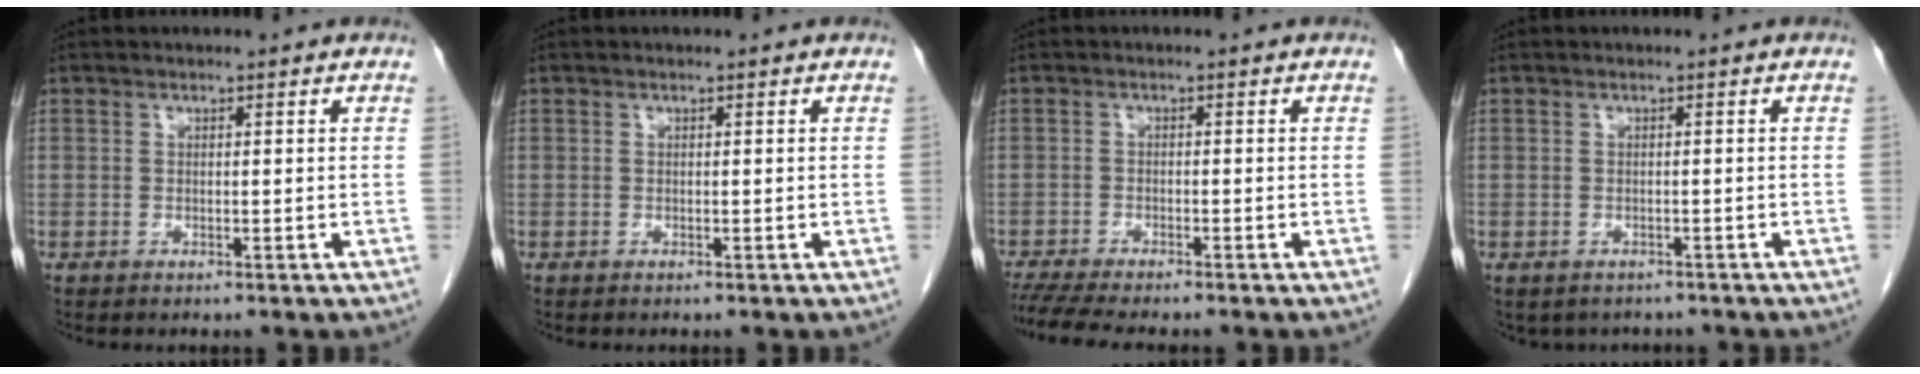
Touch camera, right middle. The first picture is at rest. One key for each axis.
{"total": 0.0}
{"total": 7.8, "fx": -6.8, "fy": 0.6, "fz": 3.8, "tx": -0.059, "ty": -0.014, "tz": -0.107}
{"total": 3.9, "fx": -3.2, "fy": 2.2, "fz": 0.6, "tx": -0.003, "ty": 0.008, "tz": -0.036}